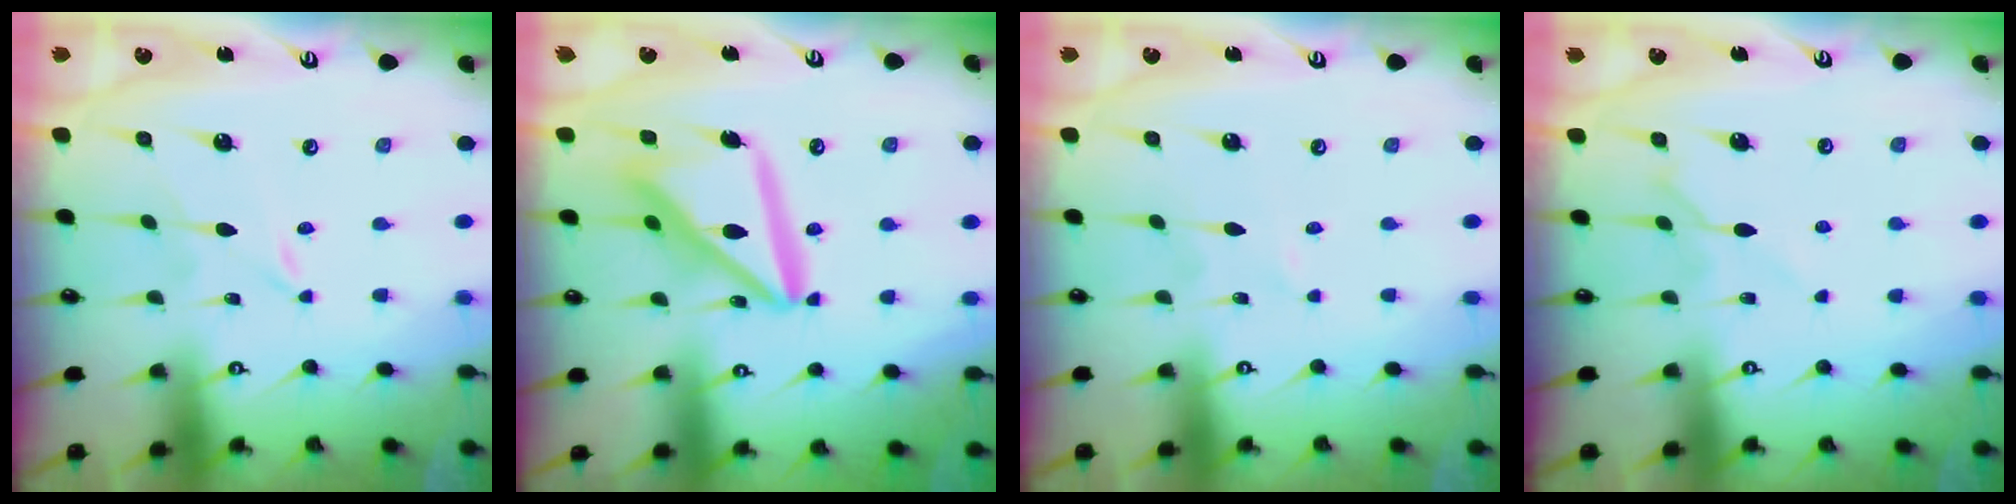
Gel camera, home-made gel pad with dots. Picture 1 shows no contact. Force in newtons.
{"total": 14.9, "press": 14.8, "slide": 1.8}
{"total": 0.6, "press": 0.6, "slide": 0.1}
{"total": 5.7, "press": 5.7, "slide": 0.9}